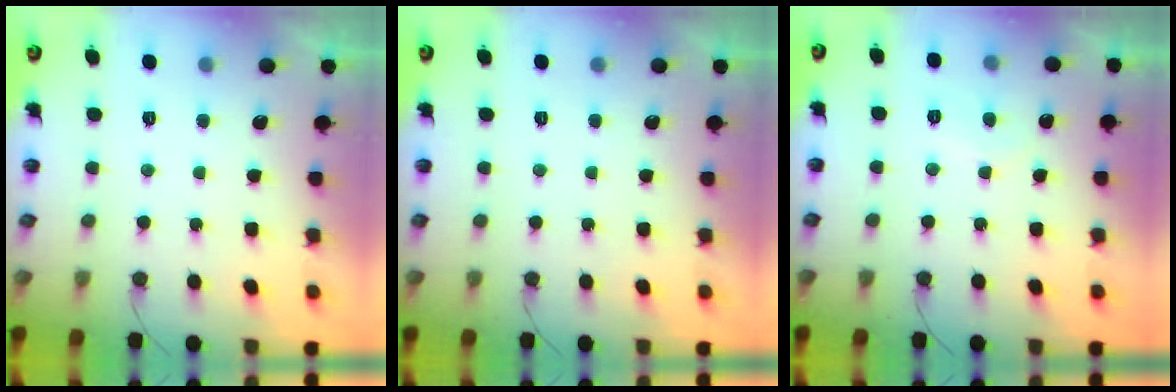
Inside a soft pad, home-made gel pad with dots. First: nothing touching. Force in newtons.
{"total": 0.0}
{"total": 4.8, "press": 4.8, "slide": 0.5}